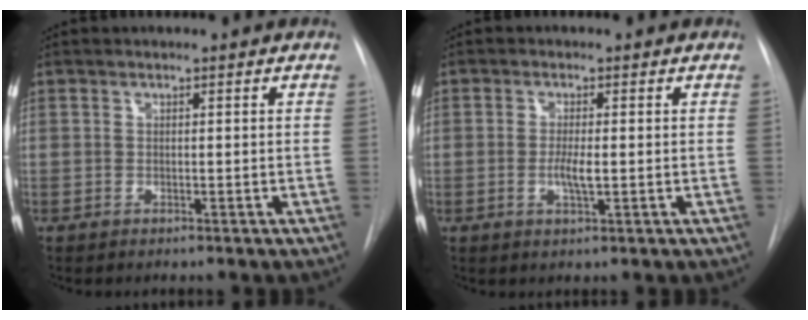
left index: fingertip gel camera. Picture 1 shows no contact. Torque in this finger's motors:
{"motor_torque": [0.51, 0.05, 0.05, 0.05]}